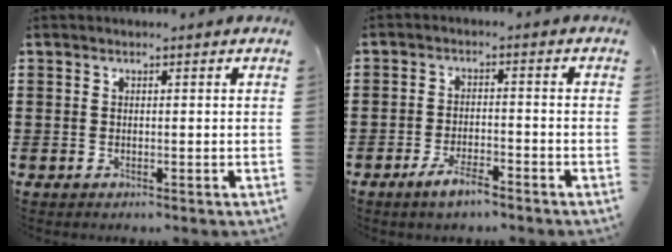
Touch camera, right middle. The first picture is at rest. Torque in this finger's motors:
{"motor_torque": [2.14, 0.00, 0.22, 0.08]}